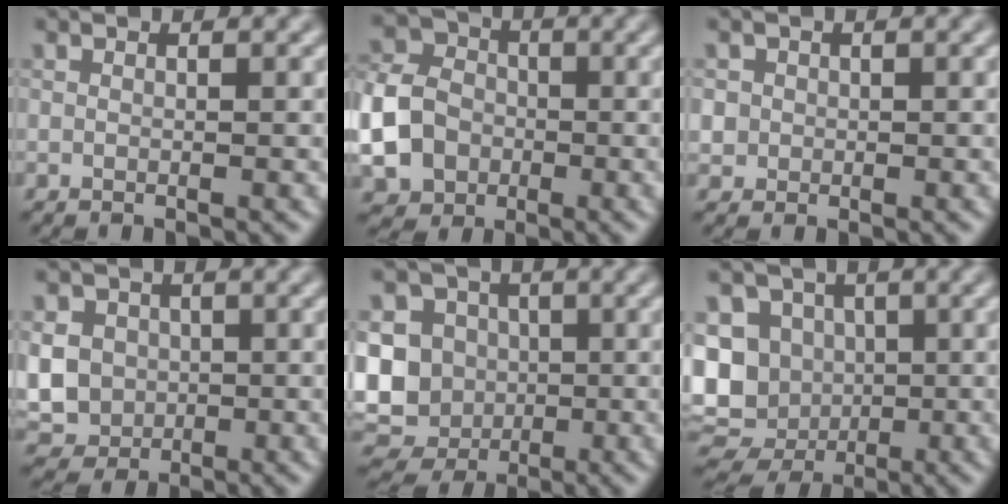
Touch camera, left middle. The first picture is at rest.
{"total": 7.1, "force": [-1.7, 5.9, 3.6], "torque": [-0.092, -0.009, -0.042]}
{"total": 1.2, "force": [0.0, 1.2, 0.1], "torque": [0.008, -0.004, 0.004]}
{"total": 6.0, "force": [0.2, 5.3, 2.7], "torque": [-0.064, 0.009, -0.013]}
{"total": 12.3, "force": [-0.5, 11.2, 4.9], "torque": [-0.115, 0.015, -0.030]}
{"total": 10.1, "force": [-0.6, 8.7, 5.1], "torque": [-0.064, 0.001, -0.036]}